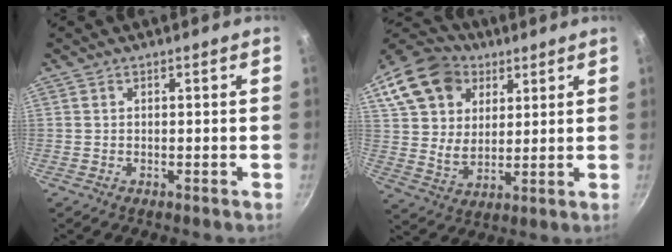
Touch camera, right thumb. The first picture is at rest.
{"total": 18.8, "force": [8.8, 13.7, 9.4], "torque": [-0.176, 0.006, 0.157]}